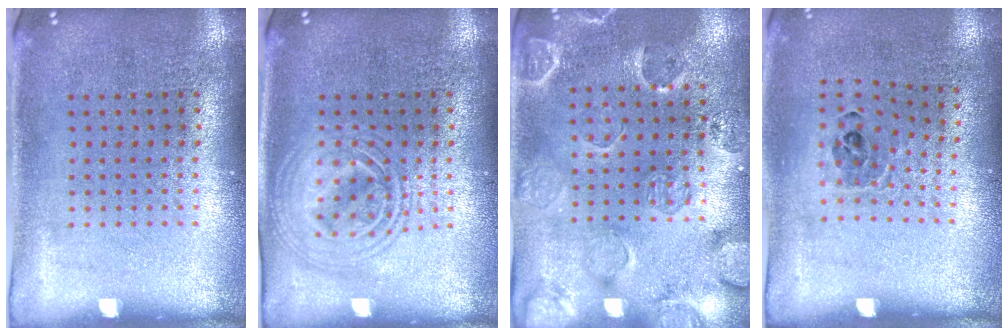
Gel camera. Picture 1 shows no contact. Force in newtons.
{"total": 2.9, "press": 2.9, "slide": 0.3}
{"total": 2.6, "press": 2.1, "slide": 1.5}
{"total": 0.9, "press": 0.8, "slide": 0.3}